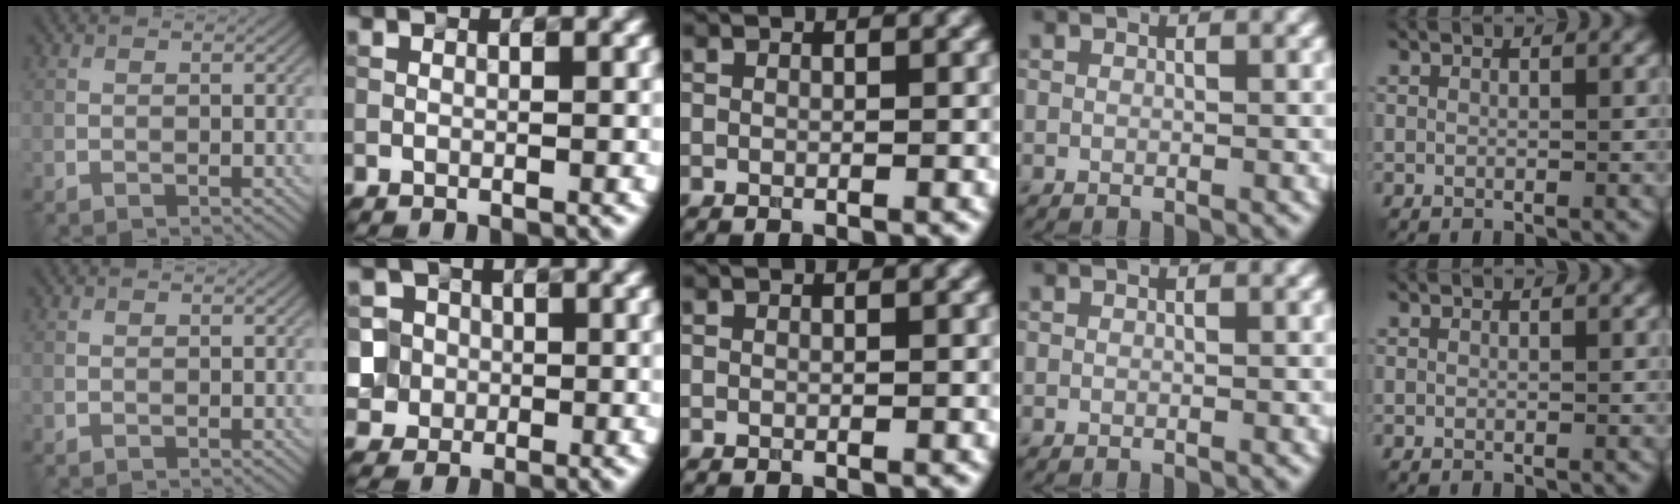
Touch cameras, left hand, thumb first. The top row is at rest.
{"index": {"total": 6.8, "force": [-1.2, 6.5, 1.5], "torque": [-0.028, 0.014, -0.034]}}